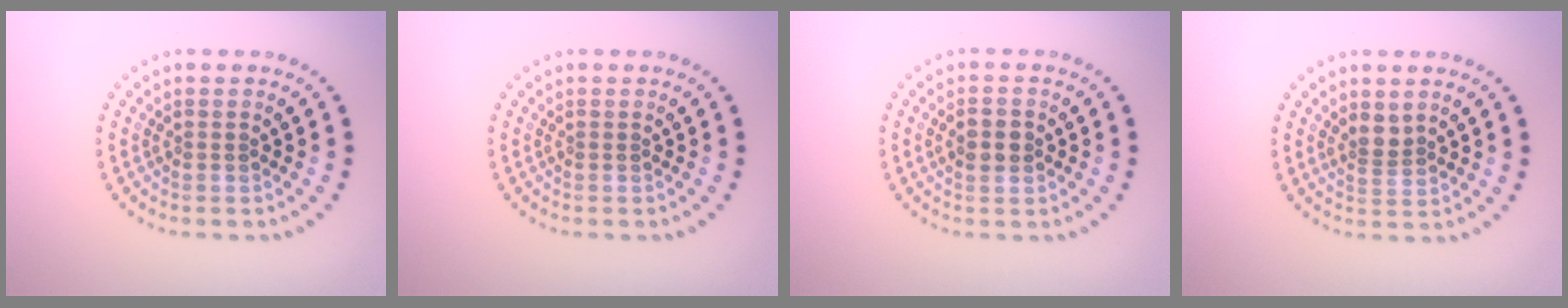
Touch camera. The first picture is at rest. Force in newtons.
{"total": 0.0}
{"total": 2.6, "press": 2.6, "slide": 0.1}
{"total": 1.4, "press": 1.0, "slide": 1.0}